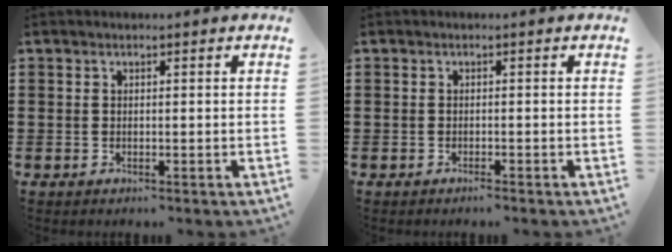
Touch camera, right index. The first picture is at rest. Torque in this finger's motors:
{"motor_torque": [-0.51, 1.06, -1.00, -0.21]}